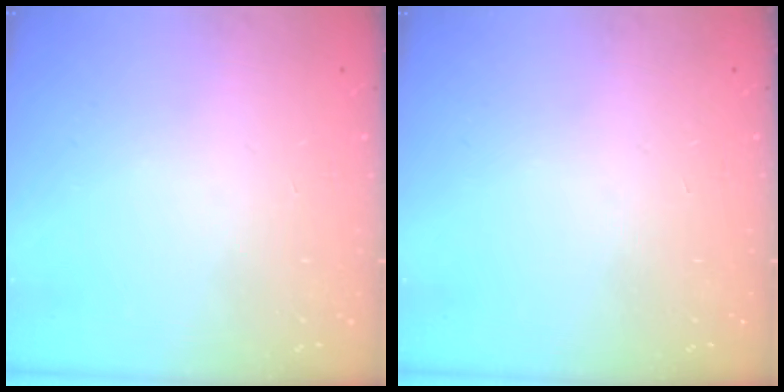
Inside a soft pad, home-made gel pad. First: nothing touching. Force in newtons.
{"total": 0.0}